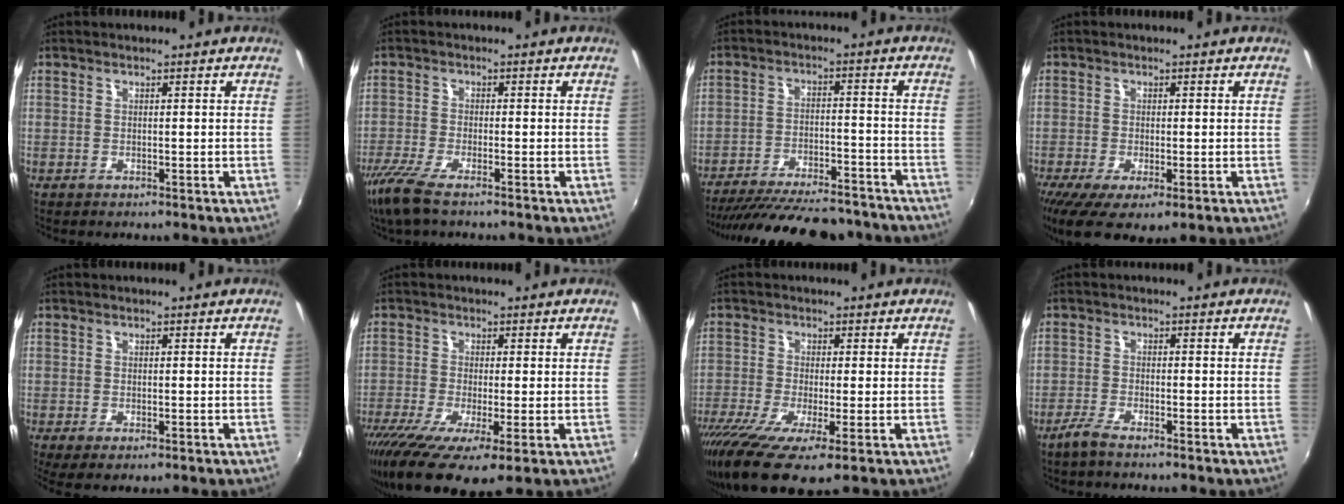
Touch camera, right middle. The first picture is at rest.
{"total": 7.6, "force": [-5.6, 1.5, 4.9], "torque": [-0.124, -0.032, -0.111]}
{"total": 23.3, "force": [-20.5, 6.0, 9.4], "torque": [-0.185, -0.015, -0.280]}
{"total": 8.0, "force": [-4.0, 2.5, 6.4], "torque": [-0.134, -0.040, -0.065]}
{"total": 3.5, "force": [-1.6, 1.0, 2.9], "torque": [-0.053, -0.018, -0.021]}
{"total": 12.8, "force": [-6.6, 3.0, 10.5], "torque": [-0.216, -0.056, -0.119]}
{"total": 11.9, "force": [-6.6, 2.5, 9.6], "torque": [-0.208, -0.056, -0.123]}
{"total": 2.9, "force": [-2.5, 0.2, 1.5], "torque": [-0.050, -0.004, -0.053]}